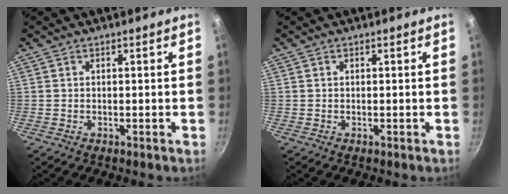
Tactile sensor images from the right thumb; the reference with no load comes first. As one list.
[{"total": 0.0}]